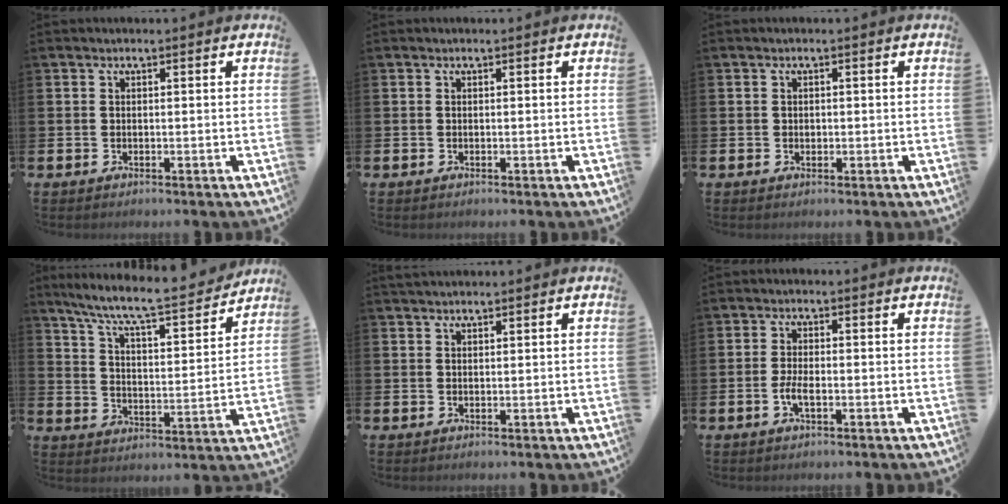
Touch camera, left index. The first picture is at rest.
{"total": 0.0}
{"total": 0.7, "force": [0.0, 0.6, 0.2], "torque": [0.010, 0.000, -0.004]}
{"total": 8.6, "force": [7.8, 0.8, 3.5], "torque": [-0.098, -0.055, 0.130]}
{"total": 1.3, "force": [1.3, 0.3, 0.2], "torque": [0.009, -0.002, 0.020]}
{"total": 2.5, "force": [-0.9, 0.8, 2.2], "torque": [-0.040, -0.003, -0.020]}